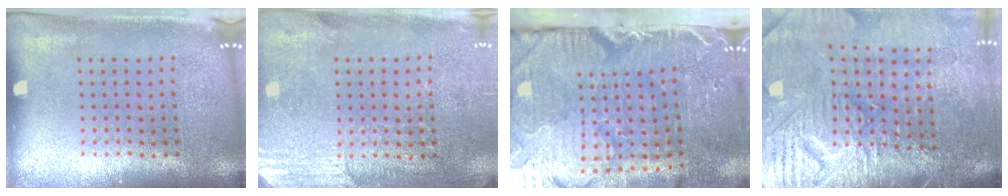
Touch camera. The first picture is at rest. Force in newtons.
{"total": 2.7, "press": 2.4, "slide": 1.2}
{"total": 5.4, "press": 4.4, "slide": 3.1}
{"total": 4.8, "press": 4.2, "slide": 2.4}